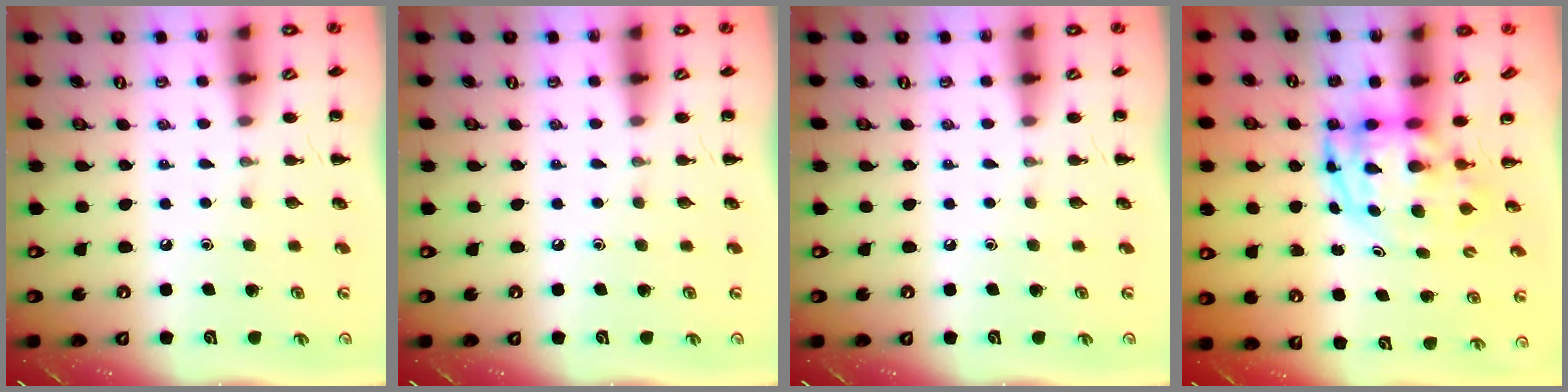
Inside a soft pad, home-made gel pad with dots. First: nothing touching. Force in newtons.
{"total": 0.0}
{"total": 0.0}
{"total": 4.6, "press": 4.5, "slide": 0.9}